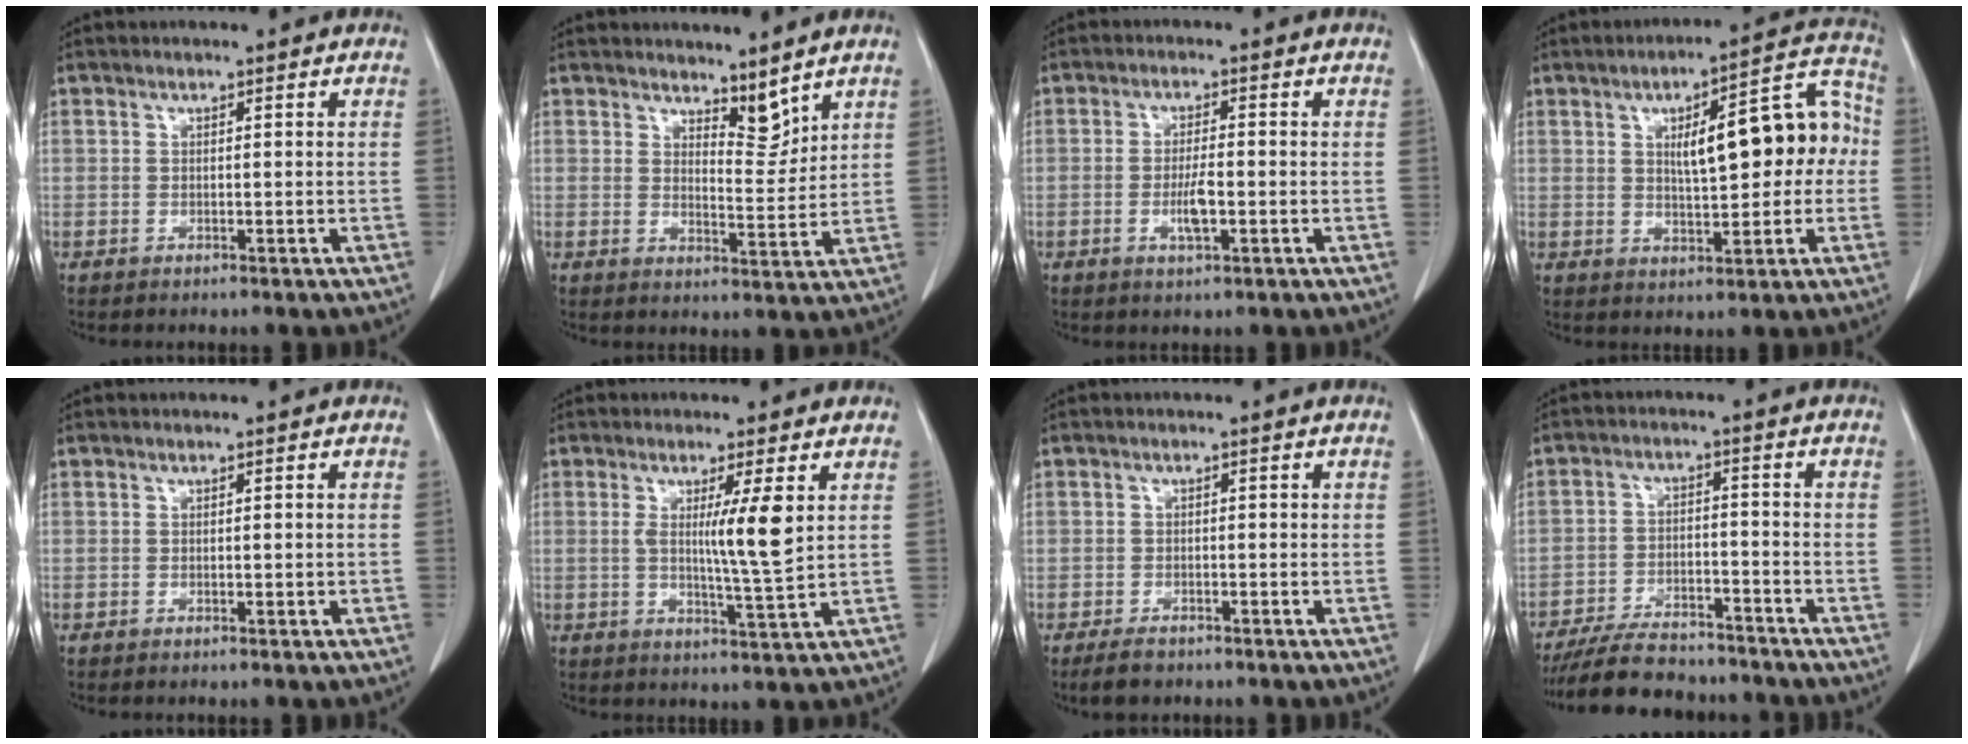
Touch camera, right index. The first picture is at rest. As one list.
[{"total": 4.6, "force": [3.9, 1.4, 1.9], "torque": [-0.025, -0.011, 0.068]}, {"total": 4.2, "force": [-1.1, 1.0, 3.9], "torque": [-0.073, -0.002, -0.018]}, {"total": 13.5, "force": [1.4, 4.4, 12.7], "torque": [-0.163, 0.046, 0.024]}, {"total": 0.5, "force": [0.0, 0.3, 0.5], "torque": [-0.011, 0.002, 0.002]}, {"total": 6.6, "force": [1.6, -0.6, 6.4], "torque": [-0.106, -0.014, 0.026]}, {"total": 2.8, "force": [-2.0, 1.6, 1.0], "torque": [-0.019, 0.000, -0.028]}, {"total": 11.6, "force": [-10.4, 3.6, 3.7], "torque": [-0.056, 0.004, -0.165]}]